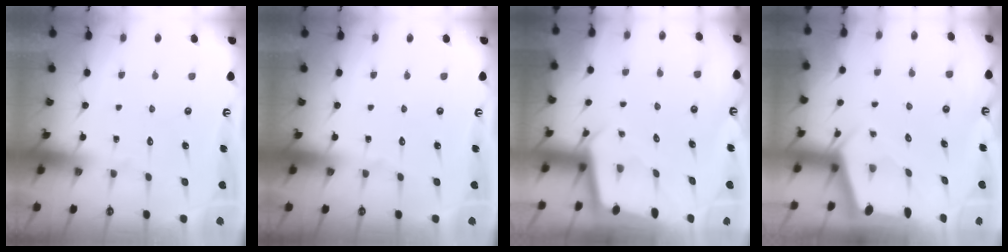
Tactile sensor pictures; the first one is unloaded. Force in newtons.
{"total": 0.0}
{"total": 2.0, "press": 2.0, "slide": 0.1}
{"total": 2.0, "press": 1.9, "slide": 0.3}